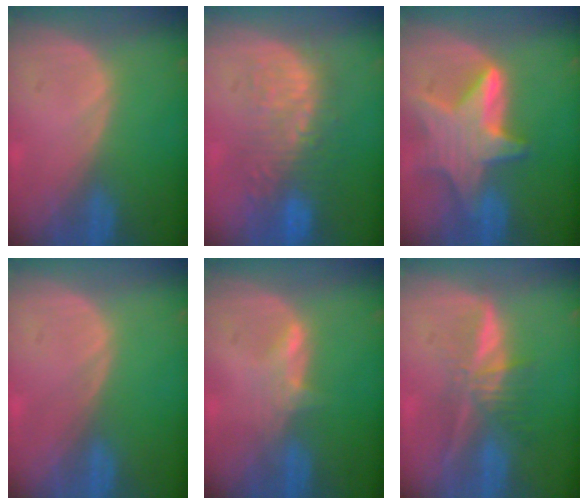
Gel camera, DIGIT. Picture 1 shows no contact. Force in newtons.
{"total": 10.2, "press": 9.1, "slide": 4.7}
{"total": 9.3, "press": 9.3, "slide": 0.7}
{"total": 0.0}
{"total": 2.6, "press": 2.5, "slide": 0.3}
{"total": 6.2, "press": 5.5, "slide": 2.9}